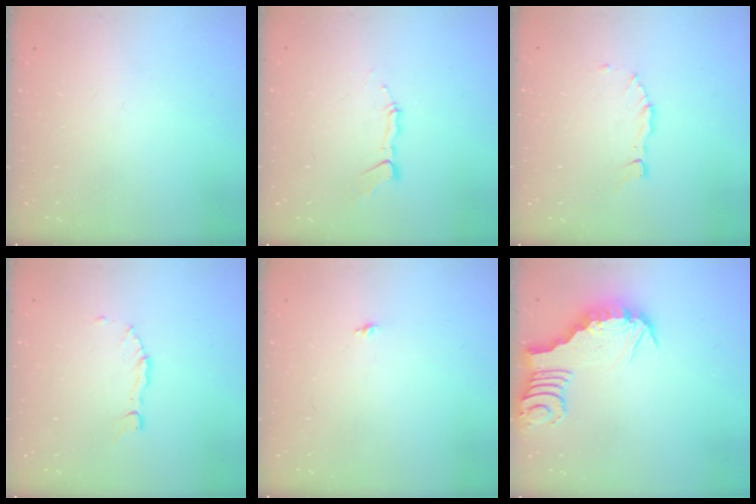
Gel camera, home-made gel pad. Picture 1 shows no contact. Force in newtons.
{"total": 5.4, "press": 5.4, "slide": 0.3}
{"total": 3.0, "press": 2.9, "slide": 0.3}
{"total": 3.0, "press": 2.9, "slide": 0.3}
{"total": 4.7, "press": 4.7, "slide": 0.5}
{"total": 3.4, "press": 3.4, "slide": 0.2}